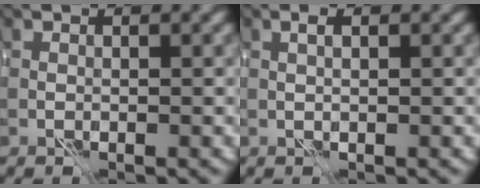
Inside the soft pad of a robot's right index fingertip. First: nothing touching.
{"total": 0.8, "force": [0.4, 0.0, 0.7], "torque": [-0.017, 0.005, 0.006]}